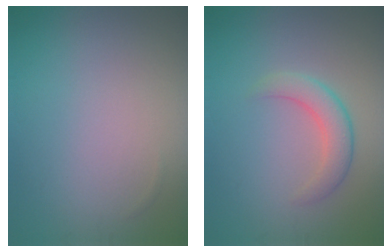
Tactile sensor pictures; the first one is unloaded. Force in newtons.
{"total": 2.9, "press": 2.9, "slide": 0.2}